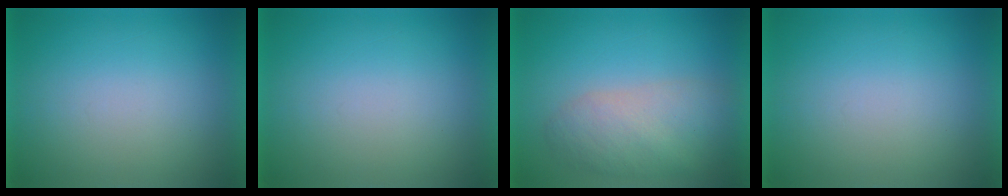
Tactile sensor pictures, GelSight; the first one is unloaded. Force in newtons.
{"total": 0.0}
{"total": 5.5}
{"total": 0.0}